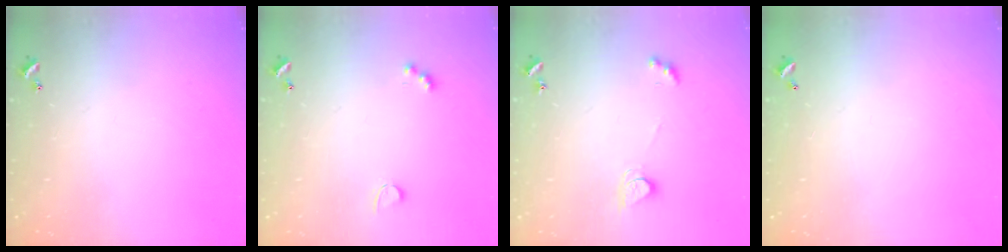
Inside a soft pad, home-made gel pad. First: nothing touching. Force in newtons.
{"total": 2.6, "press": 2.5, "slide": 0.5}
{"total": 2.5, "press": 2.4, "slide": 0.3}
{"total": 2.9, "press": 2.9, "slide": 0.1}